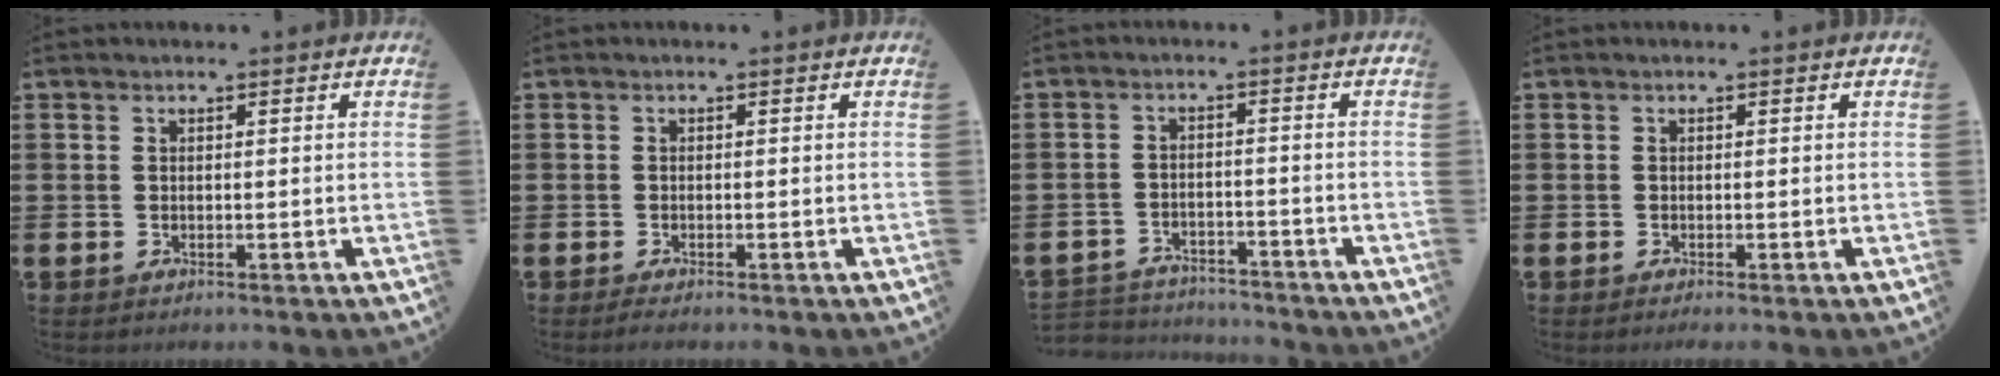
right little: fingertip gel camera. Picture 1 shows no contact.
{"total": 0.7, "force": [-0.4, 0.1, 0.6], "torque": [-0.011, -0.002, -0.008]}
{"total": 3.1, "force": [-3.0, 0.4, -0.2], "torque": [-0.003, 0.002, -0.067]}
{"total": 0.0}